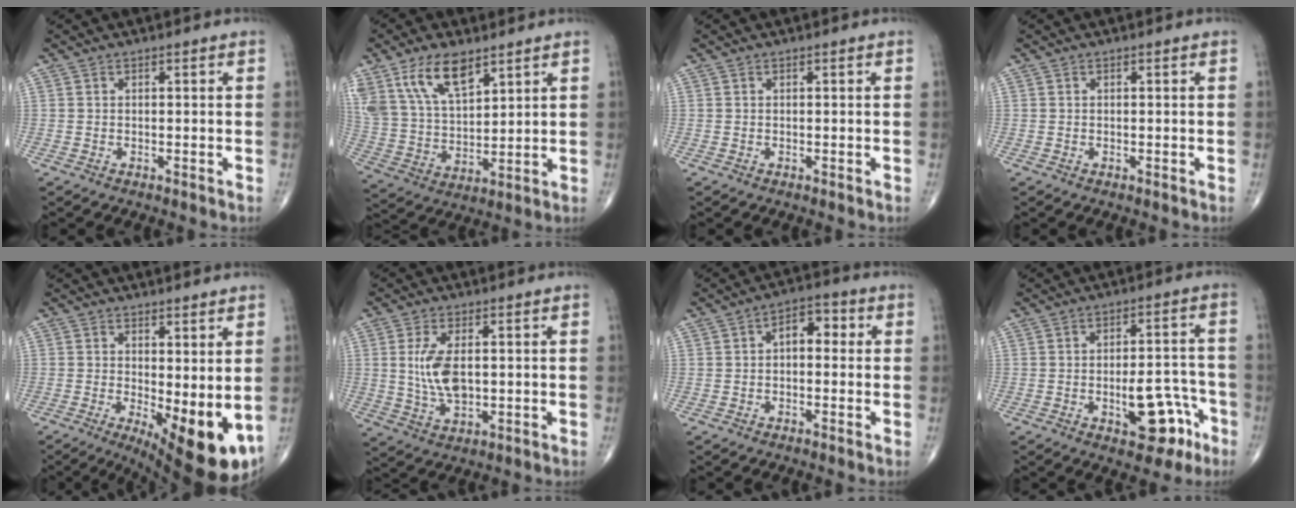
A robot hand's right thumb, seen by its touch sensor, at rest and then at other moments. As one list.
[{"total": 14.0, "force": [8.5, 6.6, 8.9], "torque": [-0.152, -0.028, 0.173]}, {"total": 0.0}, {"total": 0.0}, {"total": 12.6, "force": [-1.6, 4.6, 11.7], "torque": [-0.160, -0.030, -0.008]}, {"total": 7.7, "force": [0.8, 3.8, 6.6], "torque": [-0.135, -0.009, 0.020]}, {"total": 5.6, "force": [0.4, 3.4, 4.4], "torque": [-0.042, 0.020, -0.005]}, {"total": 10.8, "force": [-4.6, 5.2, 8.3], "torque": [-0.090, 0.042, -0.054]}]